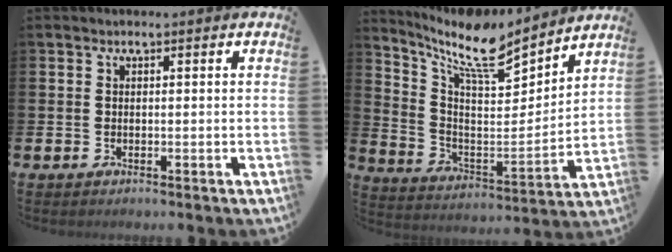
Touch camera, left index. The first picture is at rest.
{"total": 10.9, "force": [8.6, 2.8, 6.0], "torque": [-0.142, -0.057, 0.142]}